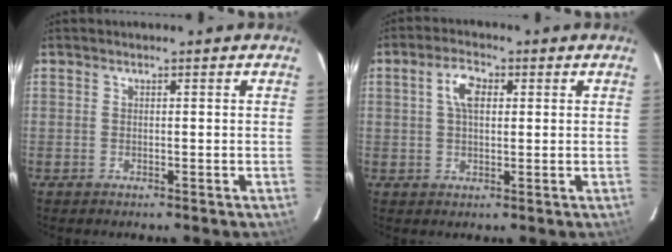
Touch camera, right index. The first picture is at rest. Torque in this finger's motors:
{"motor_torque": [0.57, -0.19, 0.33, 0.09]}